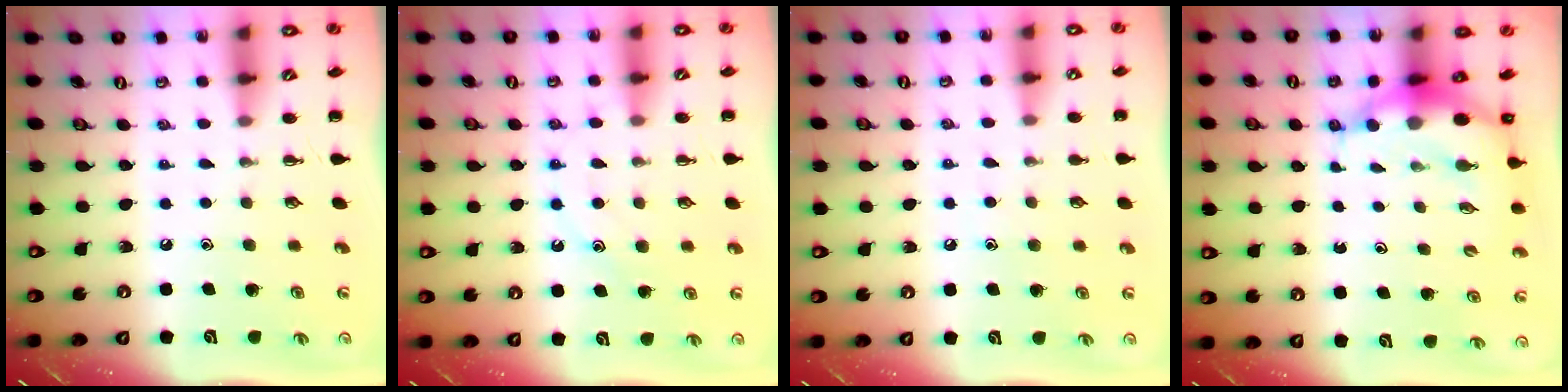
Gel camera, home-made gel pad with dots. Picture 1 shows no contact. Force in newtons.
{"total": 12.3, "press": 12.2, "slide": 1.0}
{"total": 5.1, "press": 4.9, "slide": 1.4}
{"total": 6.8, "press": 6.6, "slide": 1.8}